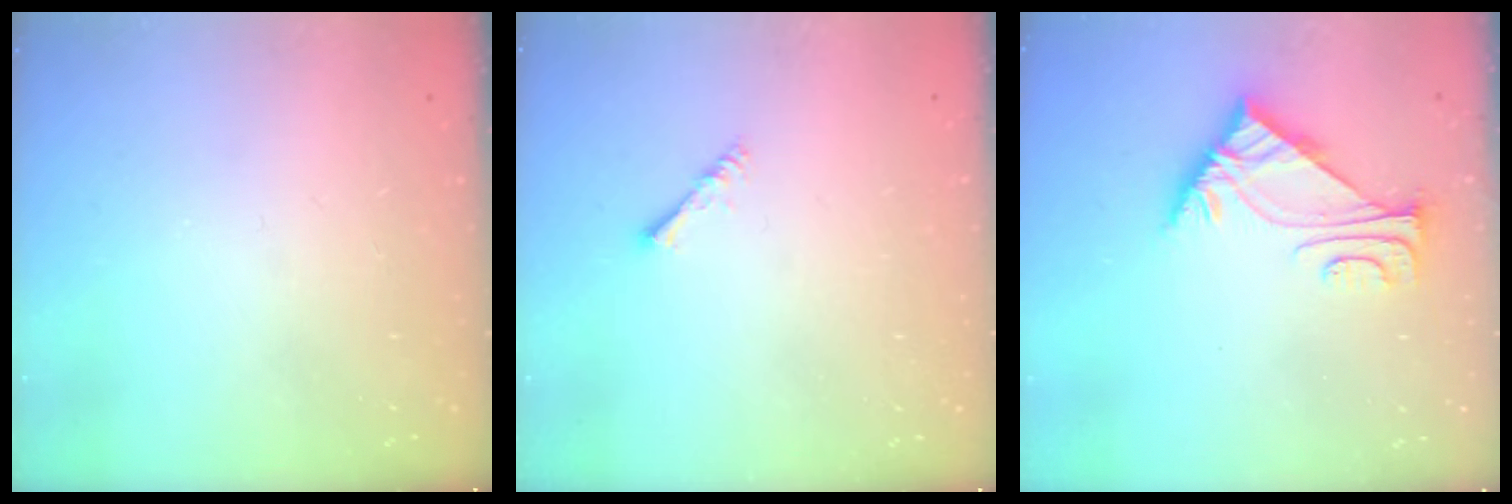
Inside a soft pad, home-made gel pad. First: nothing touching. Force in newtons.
{"total": 1.4, "press": 1.3, "slide": 0.3}
{"total": 5.8, "press": 5.7, "slide": 0.6}